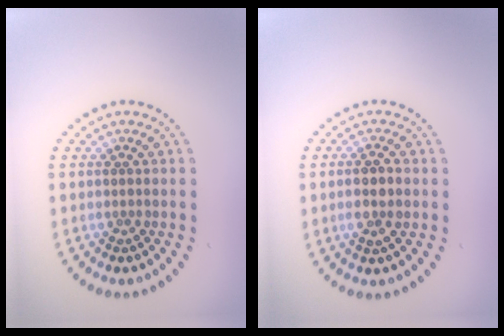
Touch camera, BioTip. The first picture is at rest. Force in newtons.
{"total": 2.1, "press": 2.0, "slide": 0.6}